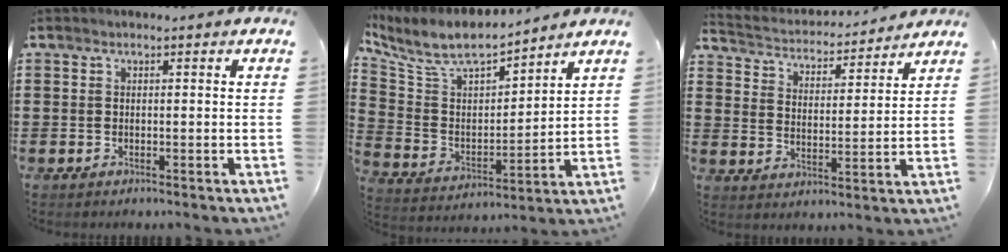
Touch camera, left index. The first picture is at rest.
{"total": 8.3, "force": [7.4, 1.8, 3.3], "torque": [-0.102, -0.048, 0.127]}
{"total": 3.2, "force": [3.2, 0.4, 0.0], "torque": [-0.023, -0.030, 0.047]}